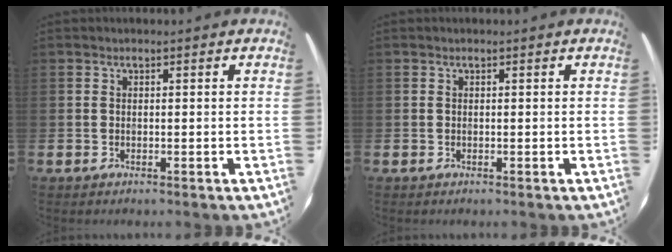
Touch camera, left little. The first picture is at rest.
{"total": 0.0}